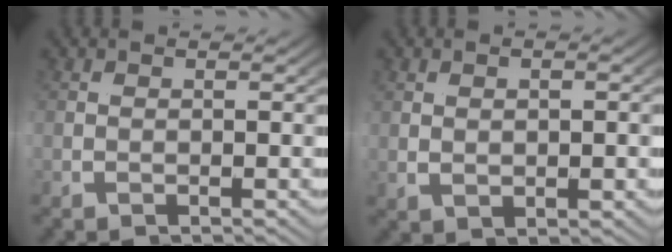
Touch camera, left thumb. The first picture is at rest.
{"total": 1.2, "force": [0.5, 0.2, 1.1], "torque": [-0.013, 0.004, 0.011]}